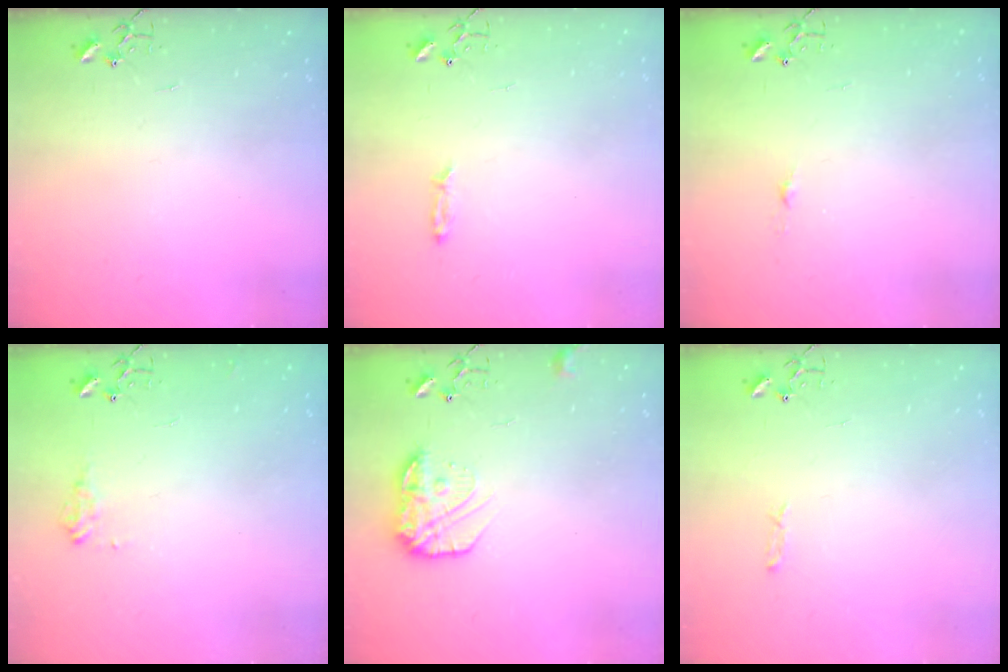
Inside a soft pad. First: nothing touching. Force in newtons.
{"total": 3.2, "press": 3.2, "slide": 0.4}
{"total": 3.4, "press": 3.4, "slide": 0.4}
{"total": 7.7, "press": 7.6, "slide": 1.0}
{"total": 13.0, "press": 13.0, "slide": 0.5}
{"total": 3.4, "press": 3.4, "slide": 0.5}